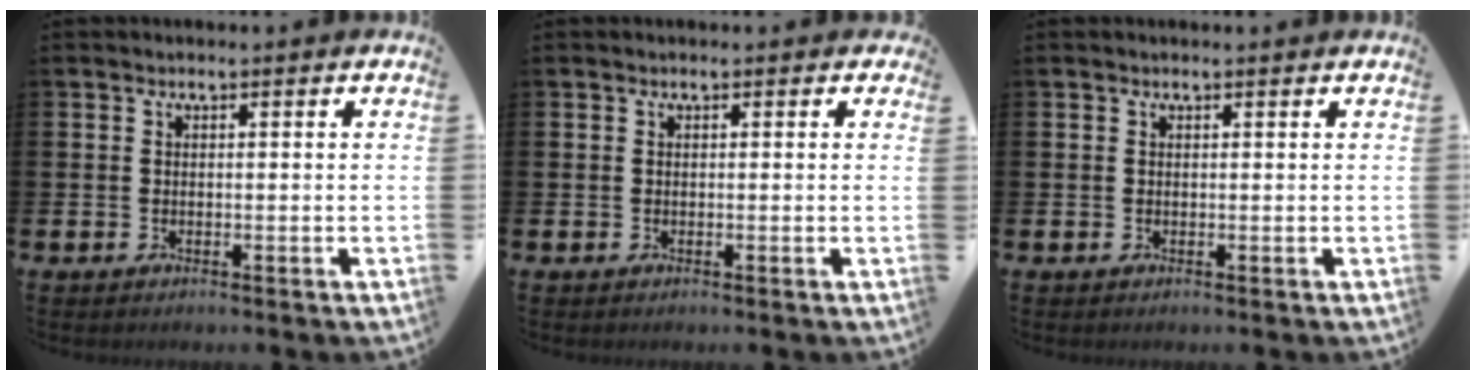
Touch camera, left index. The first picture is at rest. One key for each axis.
{"total": 0.0}
{"total": 0.0}